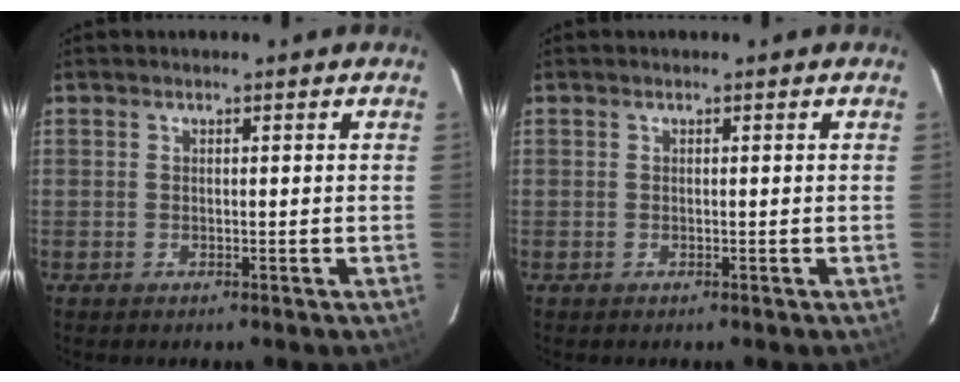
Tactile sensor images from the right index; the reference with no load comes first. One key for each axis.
{"total": 0.0}